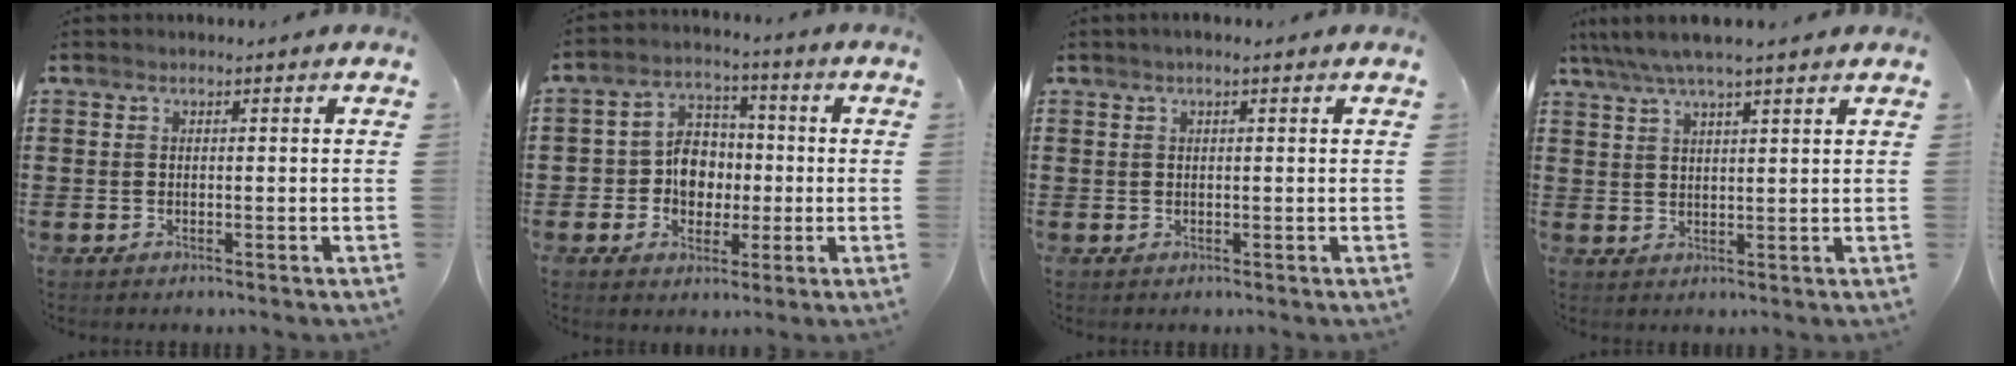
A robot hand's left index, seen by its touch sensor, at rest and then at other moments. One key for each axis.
{"total": 7.2, "fx": -0.8, "fy": 6.3, "fz": 3.2, "tx": -0.077, "ty": 0.021, "tz": -0.014}
{"total": 1.0, "fx": 0.4, "fy": 0.1, "fz": 0.9, "tx": -0.016, "ty": 0.000, "tz": 0.007}
{"total": 4.6, "fx": 3.7, "fy": 0.3, "fz": 2.7, "tx": -0.062, "ty": -0.007, "tz": 0.066}